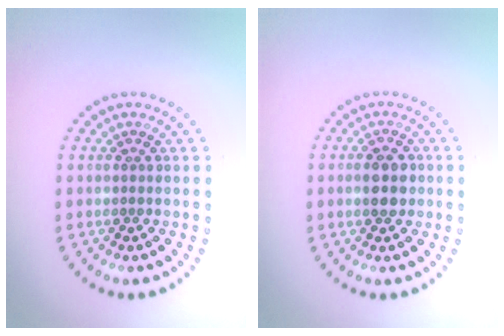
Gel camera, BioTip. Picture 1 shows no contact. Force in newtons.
{"total": 2.8, "press": 2.8, "slide": 0.2}